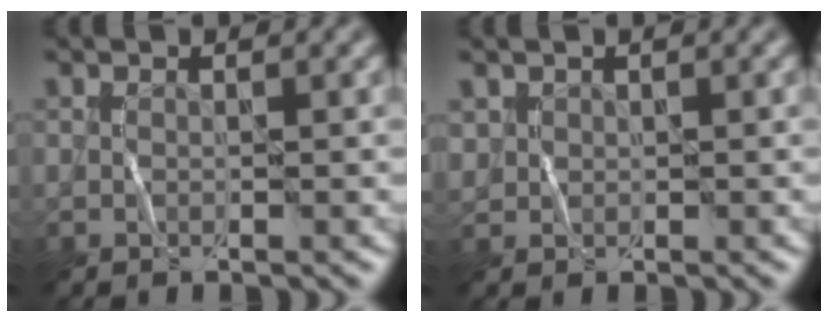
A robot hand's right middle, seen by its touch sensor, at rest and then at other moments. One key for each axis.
{"total": 0.9, "fx": 0.6, "fy": 0.4, "fz": -0.6, "tx": 0.005, "ty": 0.000, "tz": 0.017}